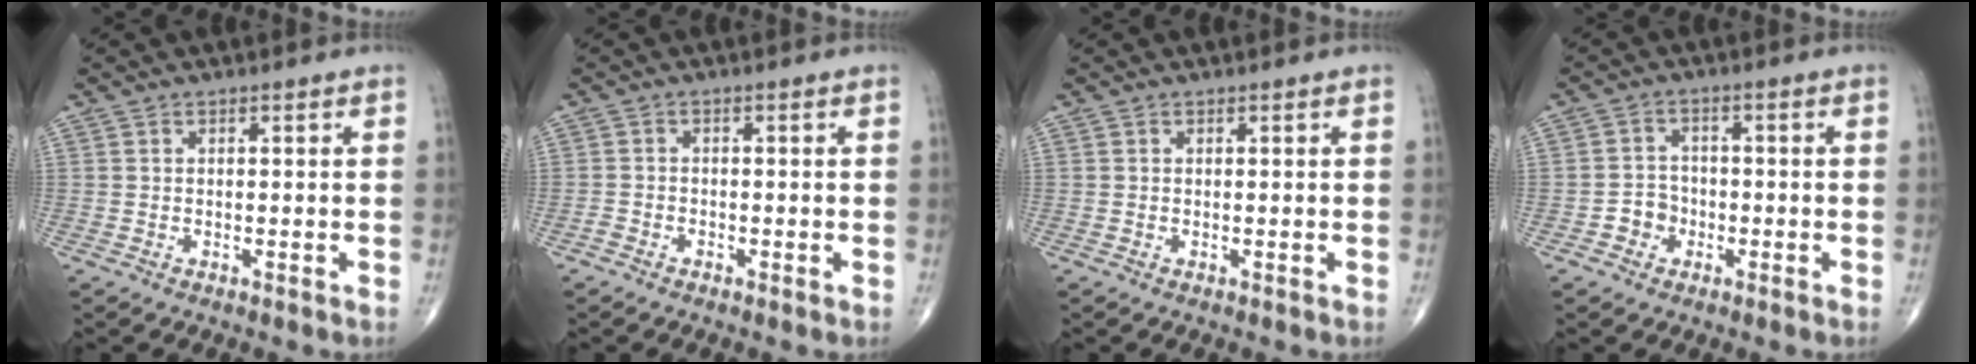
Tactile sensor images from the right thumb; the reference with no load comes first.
{"total": 1.3, "force": [-0.9, 0.8, 0.3], "torque": [-0.010, 0.002, -0.023]}
{"total": 0.0}
{"total": 3.8, "force": [-1.6, 3.3, 1.0], "torque": [0.004, 0.016, -0.034]}